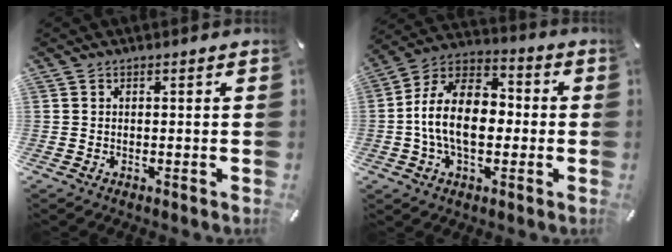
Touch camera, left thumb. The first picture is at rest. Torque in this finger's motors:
{"motor_torque": [0.31, 2.58, 1.49, 0.66, 0.28]}